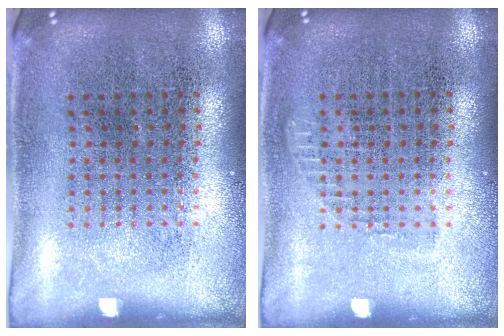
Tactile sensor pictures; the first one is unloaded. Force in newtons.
{"total": 0.5, "press": 0.5, "slide": 0.2}